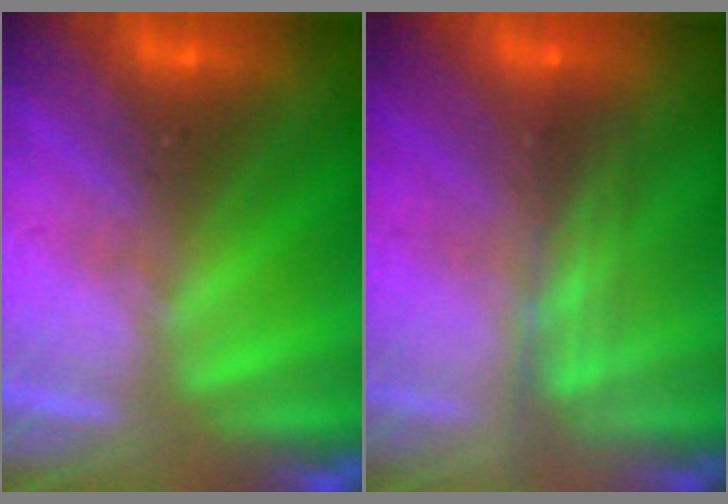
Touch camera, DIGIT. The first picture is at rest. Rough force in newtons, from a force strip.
{"total": 2.4}